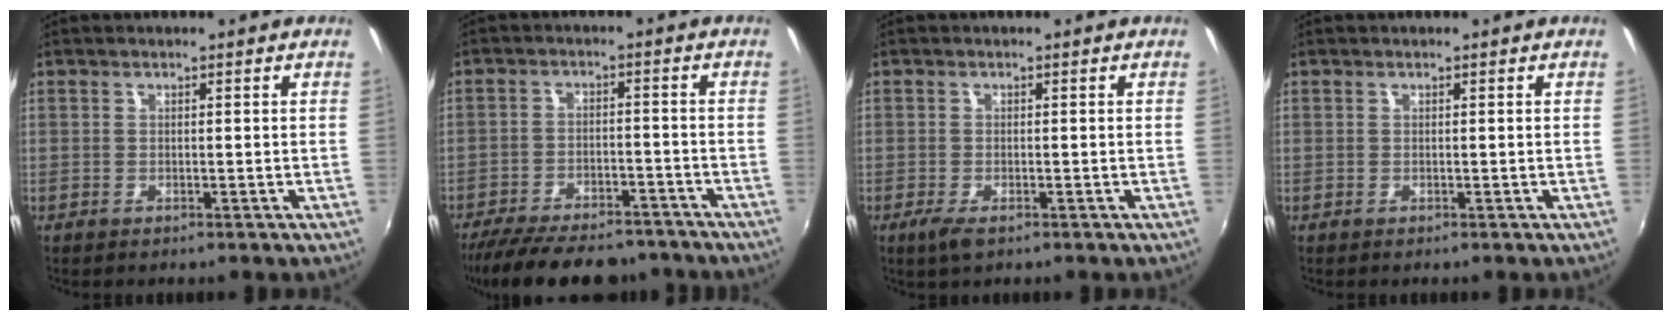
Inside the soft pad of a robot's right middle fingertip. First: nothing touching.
{"total": 19.1, "force": [-15.9, 6.5, 8.5], "torque": [-0.177, -0.016, -0.226]}
{"total": 2.8, "force": [-1.6, 0.9, 2.0], "torque": [-0.042, -0.011, -0.028]}
{"total": 0.0}